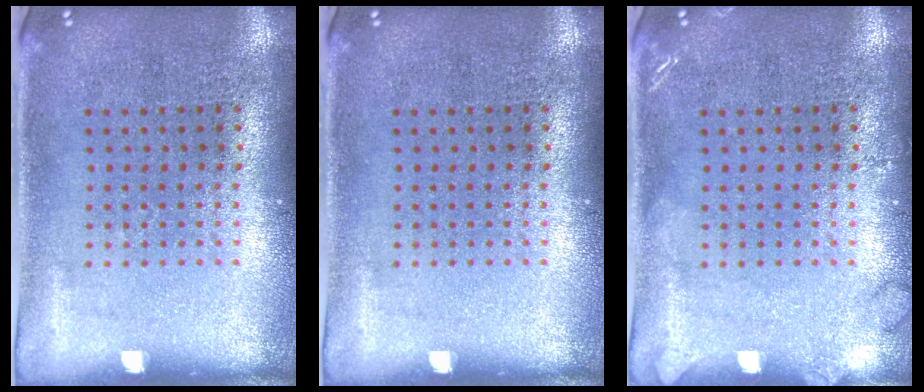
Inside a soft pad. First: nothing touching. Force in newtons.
{"total": 0.0}
{"total": 1.3, "press": 1.3, "slide": 0.2}